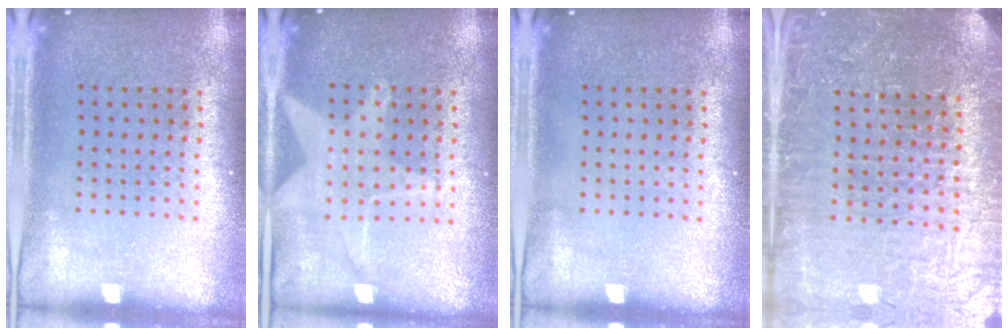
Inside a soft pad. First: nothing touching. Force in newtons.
{"total": 1.3, "press": 1.3, "slide": 0.2}
{"total": 0.0}
{"total": 4.8, "press": 4.5, "slide": 1.8}